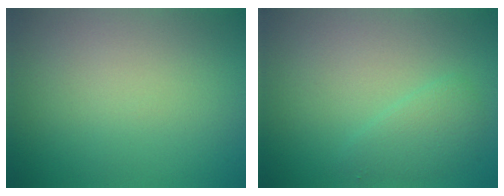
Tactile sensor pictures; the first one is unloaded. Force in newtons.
{"total": 2.0, "press": 2.0, "slide": 0.1}